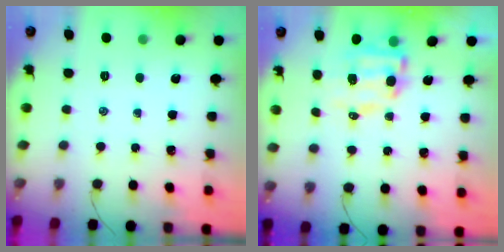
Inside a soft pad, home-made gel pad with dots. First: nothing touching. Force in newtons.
{"total": 8.4, "press": 8.2, "slide": 1.7}